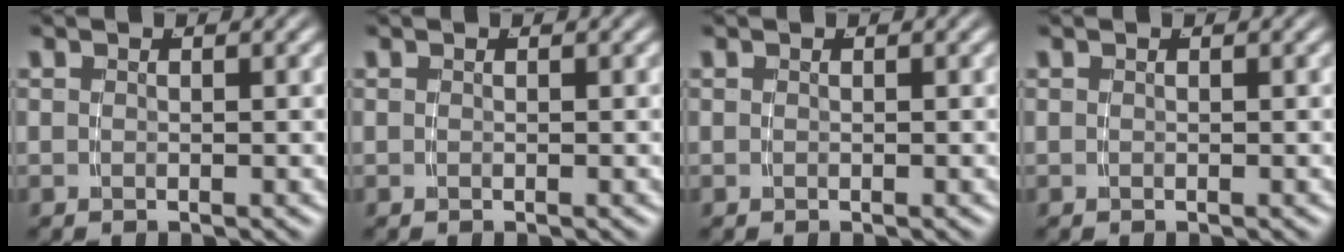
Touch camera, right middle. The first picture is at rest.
{"total": 0.0}
{"total": 0.0}
{"total": 0.0}